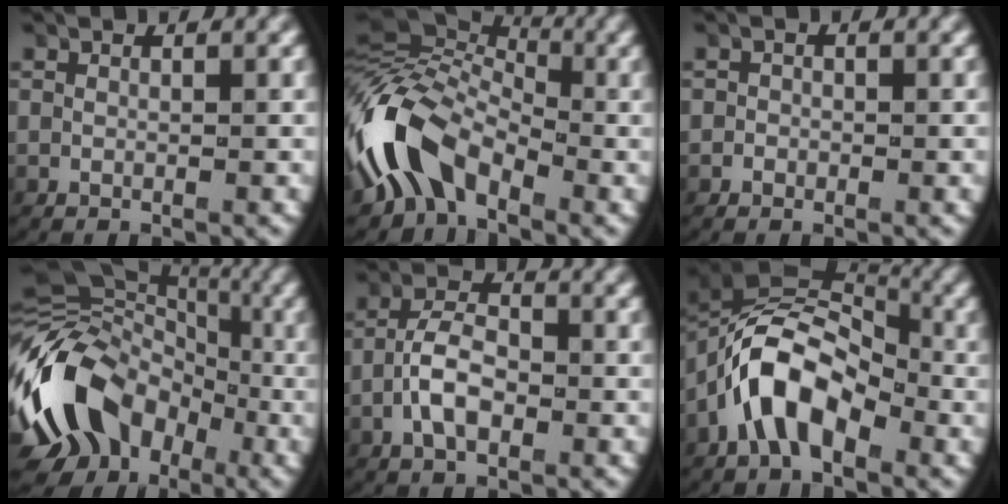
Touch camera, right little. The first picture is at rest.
{"total": 7.6, "force": [-1.5, 5.8, 4.7], "torque": [-0.118, -0.007, -0.028]}
{"total": 0.8, "force": [-0.5, 0.6, 0.1], "torque": [-0.004, -0.004, -0.011]}
{"total": 15.4, "force": [-1.6, 12.5, 8.8], "torque": [-0.186, -0.027, -0.021]}
{"total": 4.0, "force": [-1.6, 2.2, 2.9], "torque": [-0.055, 0.003, -0.031]}
{"total": 7.8, "force": [-0.4, 5.4, 5.7], "torque": [-0.115, -0.004, -0.015]}